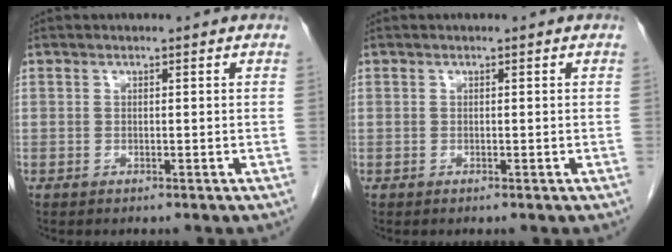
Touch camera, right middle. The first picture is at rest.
{"total": 0.0}